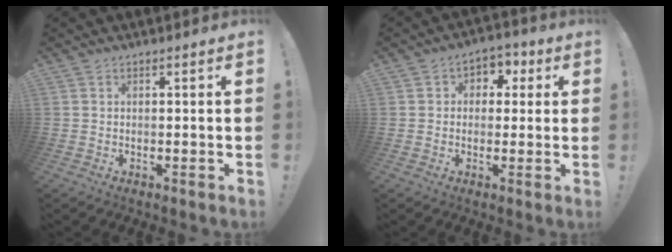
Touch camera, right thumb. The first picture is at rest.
{"total": 5.1, "force": [-0.2, 4.7, 2.1], "torque": [-0.020, 0.010, -0.004]}